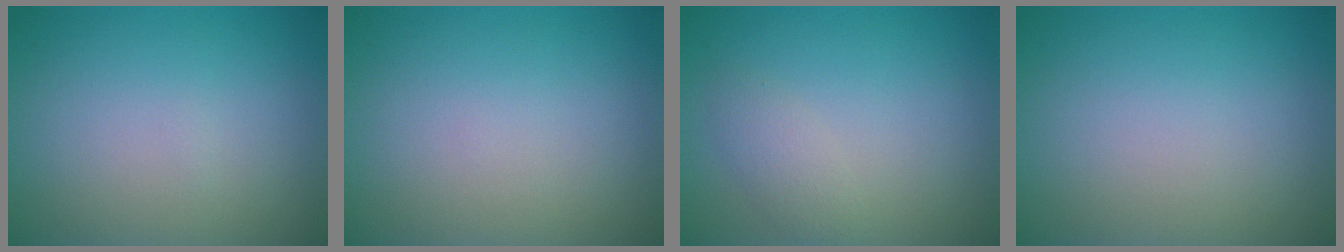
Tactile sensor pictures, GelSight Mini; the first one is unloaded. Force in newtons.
{"total": 0.0}
{"total": 1.7, "press": 1.7, "slide": 0.1}
{"total": 0.0}